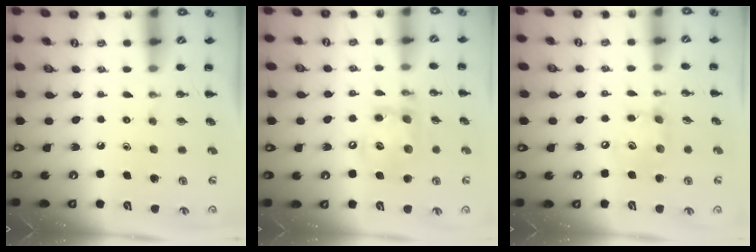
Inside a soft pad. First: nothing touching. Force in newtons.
{"total": 13.9, "press": 13.7, "slide": 2.3}
{"total": 7.9, "press": 7.9, "slide": 0.8}